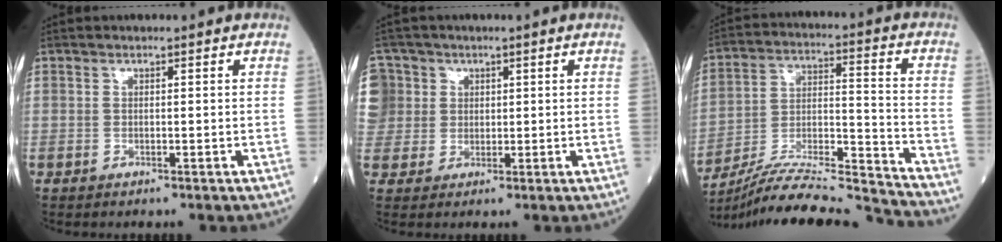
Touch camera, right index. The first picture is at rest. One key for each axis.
{"total": 8.6, "fx": 2.6, "fy": 8.2, "fz": 0.8, "tx": -0.033, "ty": 0.035, "tz": 0.064}
{"total": 21.1, "fx": -20.2, "fy": -1.0, "fz": 6.0, "tx": -0.125, "ty": -0.002, "tz": -0.328}